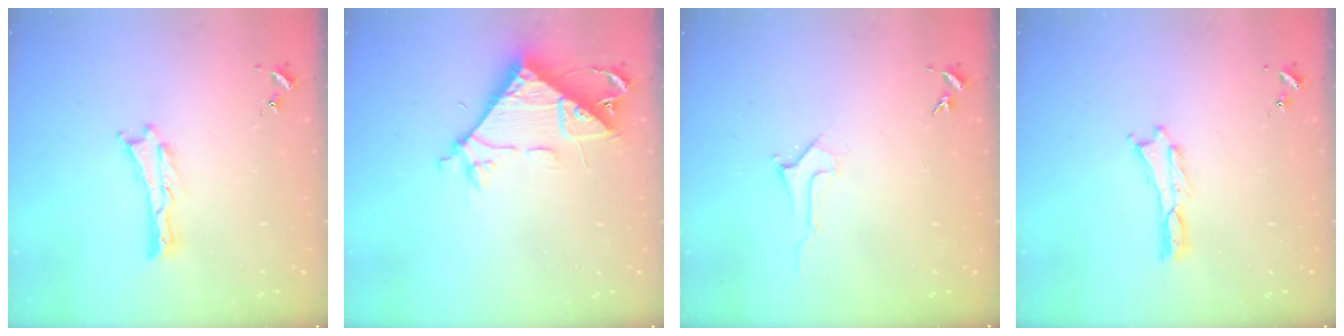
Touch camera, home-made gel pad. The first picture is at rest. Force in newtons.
{"total": 9.7, "press": 9.6, "slide": 0.9}
{"total": 1.9, "press": 1.9, "slide": 0.2}
{"total": 0.0}